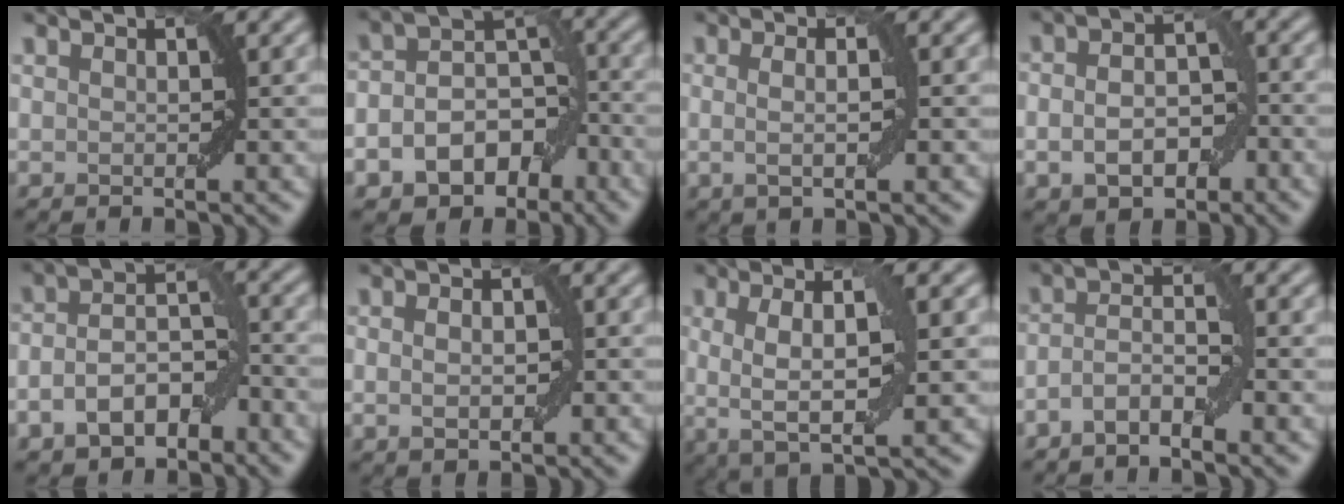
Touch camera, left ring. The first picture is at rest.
{"total": 7.6, "force": [-3.5, 5.1, 4.4], "torque": [-0.067, -0.009, -0.056]}
{"total": 2.5, "force": [0.0, 0.5, 2.4], "torque": [-0.040, -0.003, -0.006]}
{"total": 5.3, "force": [-1.6, 3.3, 3.9], "torque": [-0.065, 0.003, -0.032]}
{"total": 5.6, "force": [-2.7, 3.1, 3.8], "torque": [-0.065, 0.007, -0.058]}
{"total": 2.4, "force": [0.0, 1.4, 2.0], "torque": [-0.029, 0.004, 0.001]}
{"total": 5.5, "force": [0.1, 1.4, 5.3], "torque": [-0.091, 0.001, 0.000]}
{"total": 3.3, "force": [-1.7, 1.0, 2.6], "torque": [-0.051, 0.009, -0.038]}